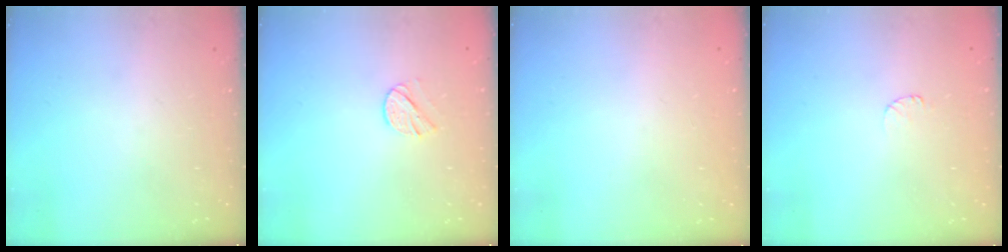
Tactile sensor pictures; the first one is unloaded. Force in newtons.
{"total": 7.3, "press": 7.3, "slide": 0.4}
{"total": 0.6, "press": 0.5, "slide": 0.1}
{"total": 3.5, "press": 3.5, "slide": 0.4}